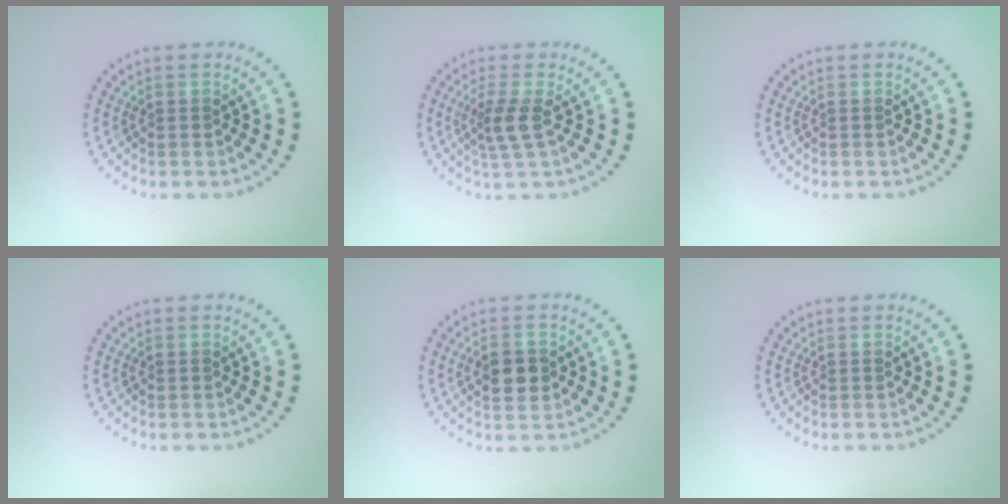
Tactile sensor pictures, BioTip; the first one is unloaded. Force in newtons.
{"total": 2.5, "press": 1.9, "slide": 1.5}
{"total": 0.0}
{"total": 0.0}
{"total": 3.0, "press": 3.0, "slide": 0.1}
{"total": 0.0}